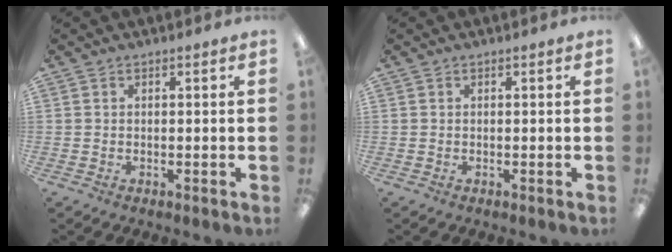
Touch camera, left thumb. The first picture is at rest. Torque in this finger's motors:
{"motor_torque": [-0.03, 0.03, -0.04, 0.03, 0.00]}